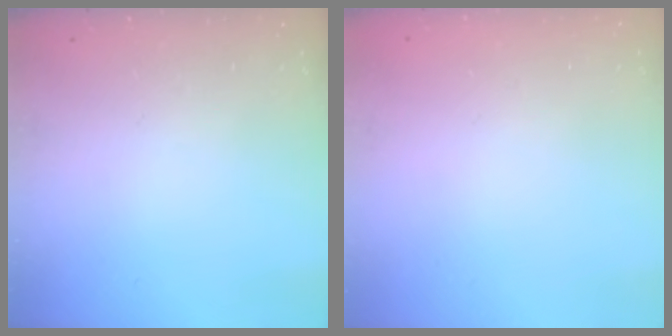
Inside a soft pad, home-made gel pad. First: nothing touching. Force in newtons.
{"total": 1.9, "press": 1.9, "slide": 0.2}